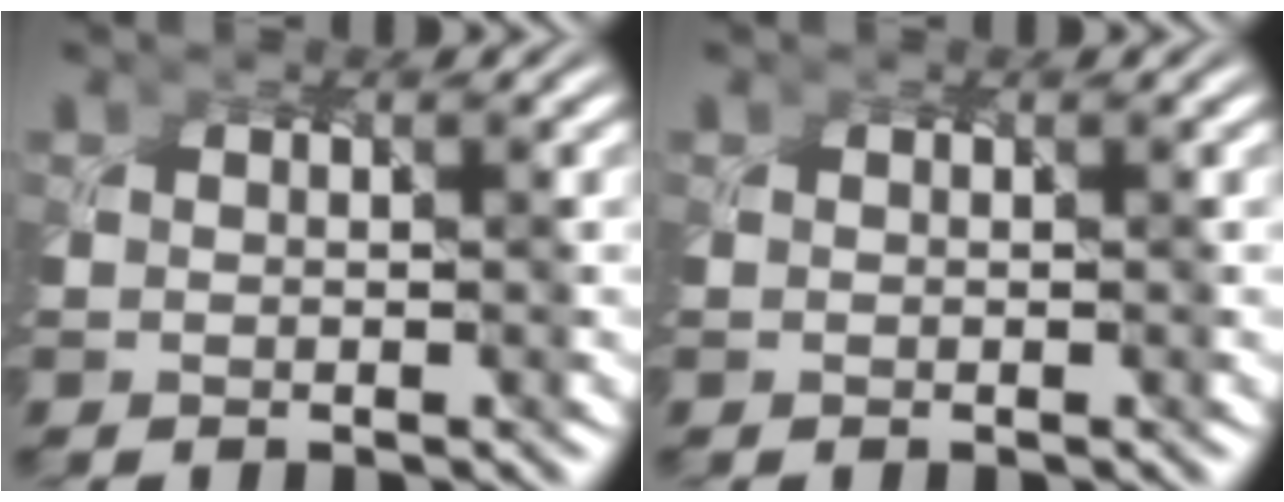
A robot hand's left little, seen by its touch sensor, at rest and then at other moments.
{"total": 0.0}